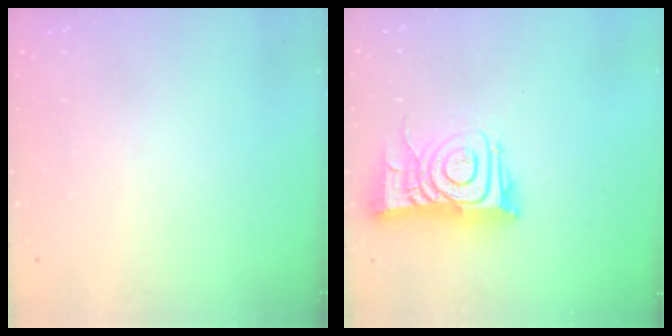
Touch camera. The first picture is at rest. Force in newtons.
{"total": 12.5, "press": 12.4, "slide": 1.3}